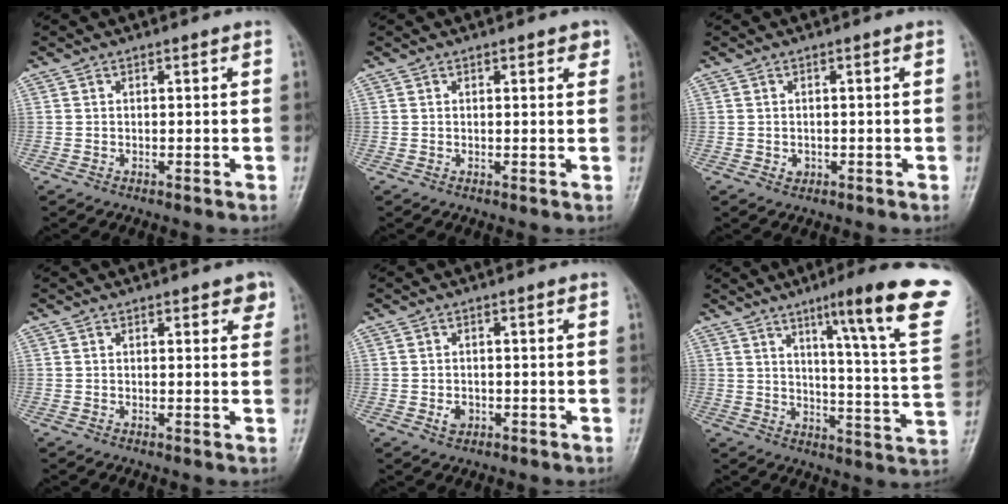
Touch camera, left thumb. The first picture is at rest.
{"total": 2.1, "force": [1.3, 1.0, 1.3], "torque": [-0.003, -0.004, 0.012]}
{"total": 1.2, "force": [-0.3, 1.1, 0.5], "torque": [-0.003, 0.002, -0.001]}
{"total": 3.0, "force": [1.8, 1.5, 1.8], "torque": [0.000, -0.006, 0.018]}
{"total": 2.2, "force": [-0.6, 1.7, 1.1], "torque": [-0.011, 0.001, -0.008]}
{"total": 22.3, "force": [12.5, 1.9, 18.4], "torque": [-0.230, -0.056, 0.164]}